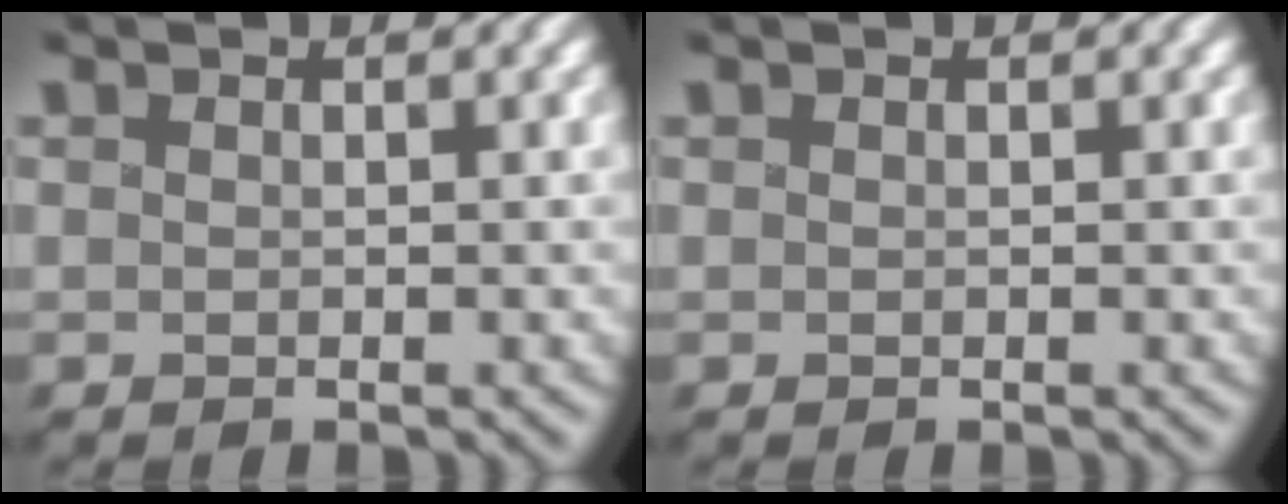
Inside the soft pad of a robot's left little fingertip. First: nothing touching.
{"total": 0.0}